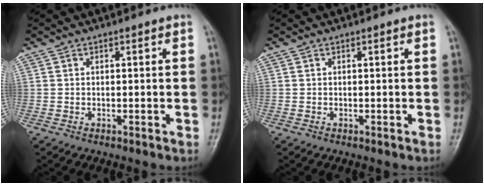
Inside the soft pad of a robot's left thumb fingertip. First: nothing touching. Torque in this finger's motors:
{"motor_torque": [0.00, 0.00, 0.01, -0.02, 0.00]}